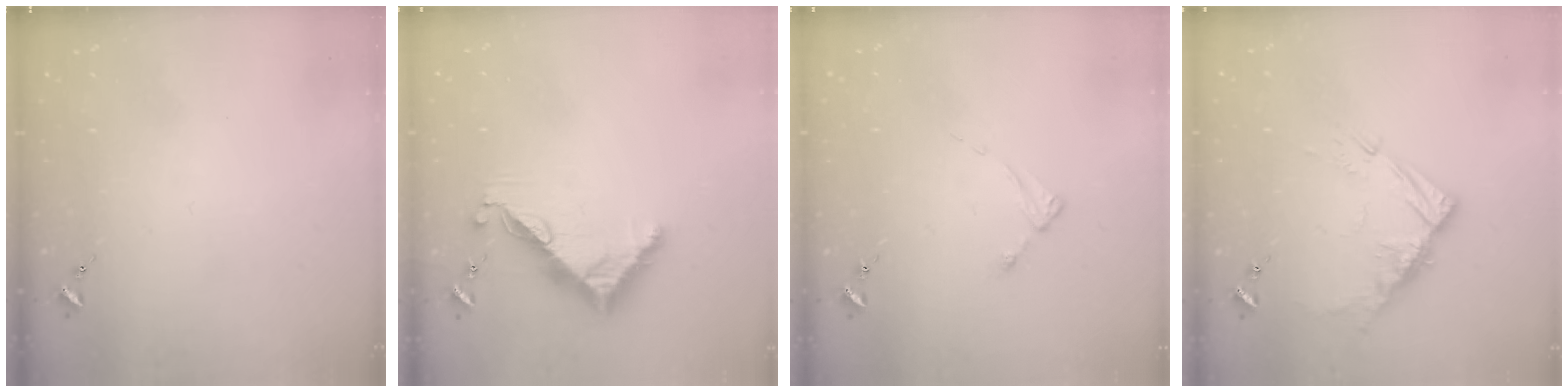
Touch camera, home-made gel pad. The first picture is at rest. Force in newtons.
{"total": 7.9, "press": 7.9, "slide": 0.1}
{"total": 2.3, "press": 2.3, "slide": 0.3}
{"total": 10.7, "press": 10.7, "slide": 0.9}